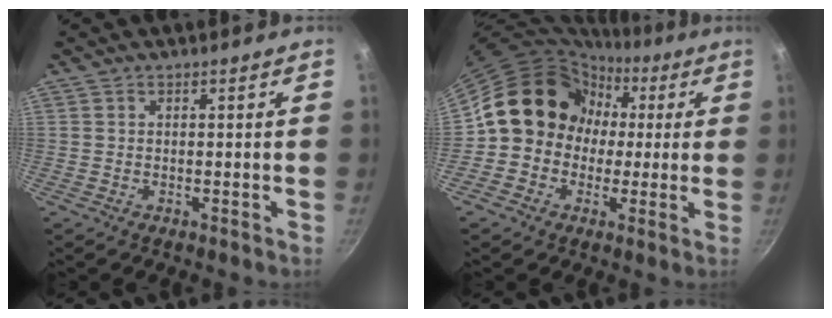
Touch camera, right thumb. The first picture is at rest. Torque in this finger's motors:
{"motor_torque": [1.16, 3.70, 0.84, -0.84, 0.18]}